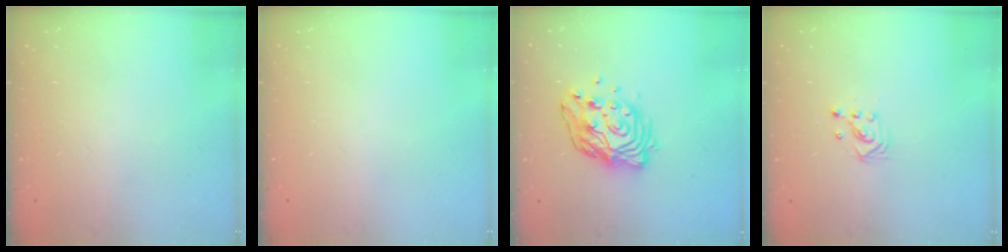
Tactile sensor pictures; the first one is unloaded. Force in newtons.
{"total": 0.0}
{"total": 14.0, "press": 13.9, "slide": 1.7}
{"total": 2.2, "press": 2.2, "slide": 0.2}